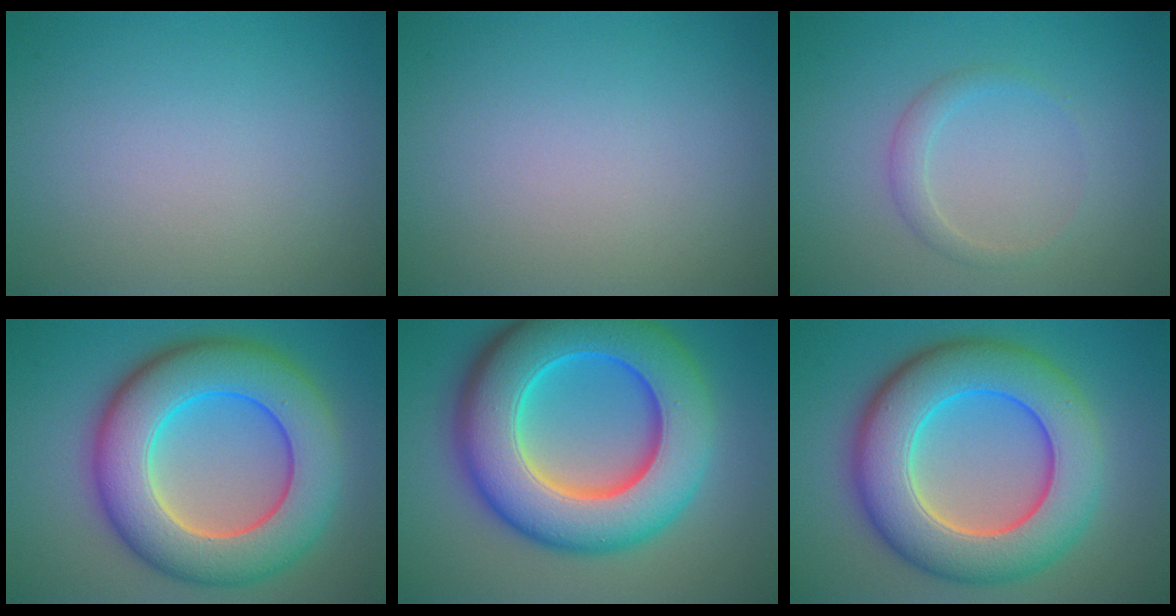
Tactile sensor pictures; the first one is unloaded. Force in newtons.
{"total": 0.0}
{"total": 1.5, "press": 1.5, "slide": 0.0}
{"total": 11.8, "press": 11.8, "slide": 0.5}
{"total": 13.9, "press": 13.9, "slide": 0.1}
{"total": 11.5, "press": 11.5, "slide": 0.7}